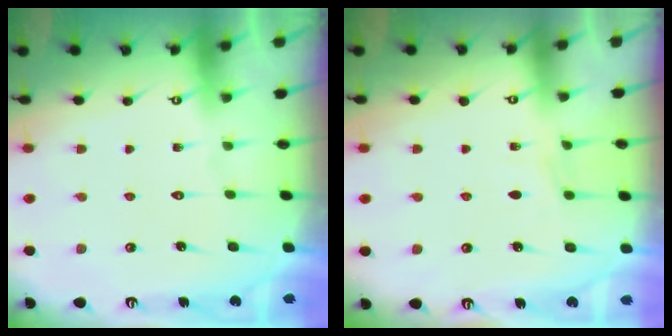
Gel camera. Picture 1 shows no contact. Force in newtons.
{"total": 3.0, "press": 2.9, "slide": 0.5}